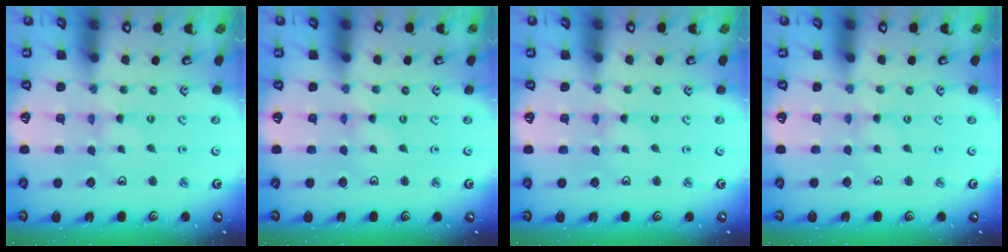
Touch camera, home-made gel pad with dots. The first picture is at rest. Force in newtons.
{"total": 0.0}
{"total": 0.0}
{"total": 0.0}